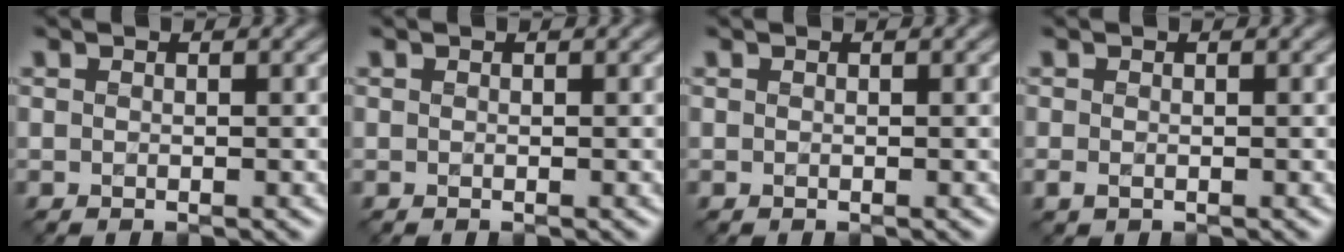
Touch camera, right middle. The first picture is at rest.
{"total": 0.0}
{"total": 0.0}
{"total": 1.0, "force": [-0.4, 0.6, 0.6], "torque": [-0.017, -0.006, -0.007]}